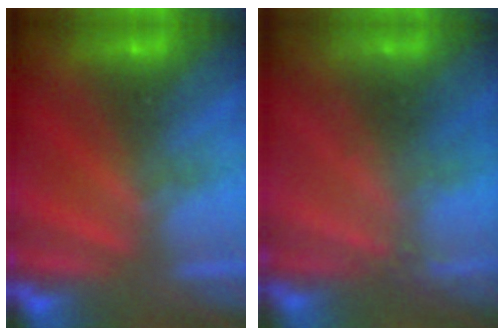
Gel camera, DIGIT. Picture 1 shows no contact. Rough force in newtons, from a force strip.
{"total": 2.0}